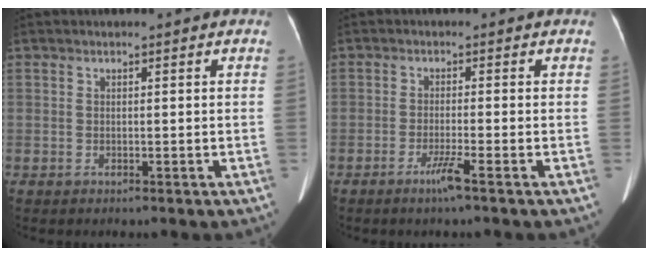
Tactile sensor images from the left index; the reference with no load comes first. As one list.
[{"total": 2.8, "force": [-1.8, -0.6, 2.0], "torque": [-0.046, -0.008, -0.037]}]